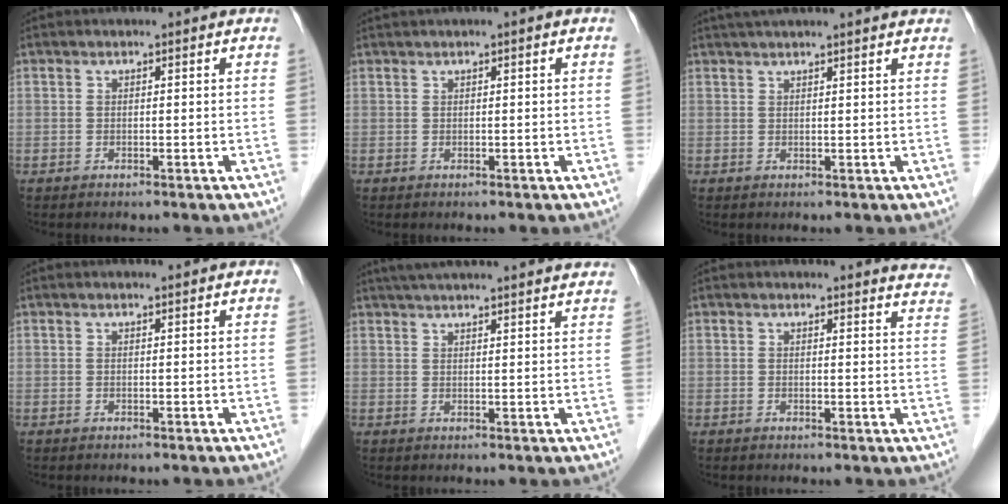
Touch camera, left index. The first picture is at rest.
{"total": 0.9, "force": [0.4, -0.1, 0.8], "torque": [-0.019, 0.011, 0.011]}
{"total": 8.8, "force": [7.6, -0.3, 4.3], "torque": [-0.065, 0.038, 0.096]}
{"total": 1.3, "force": [1.2, 0.0, 0.5], "torque": [-0.008, 0.007, 0.020]}
{"total": 17.9, "force": [16.2, 0.8, 7.7], "torque": [-0.123, 0.032, 0.209]}
{"total": 8.8, "force": [8.7, 0.6, 1.1], "torque": [0.015, -0.045, 0.059]}